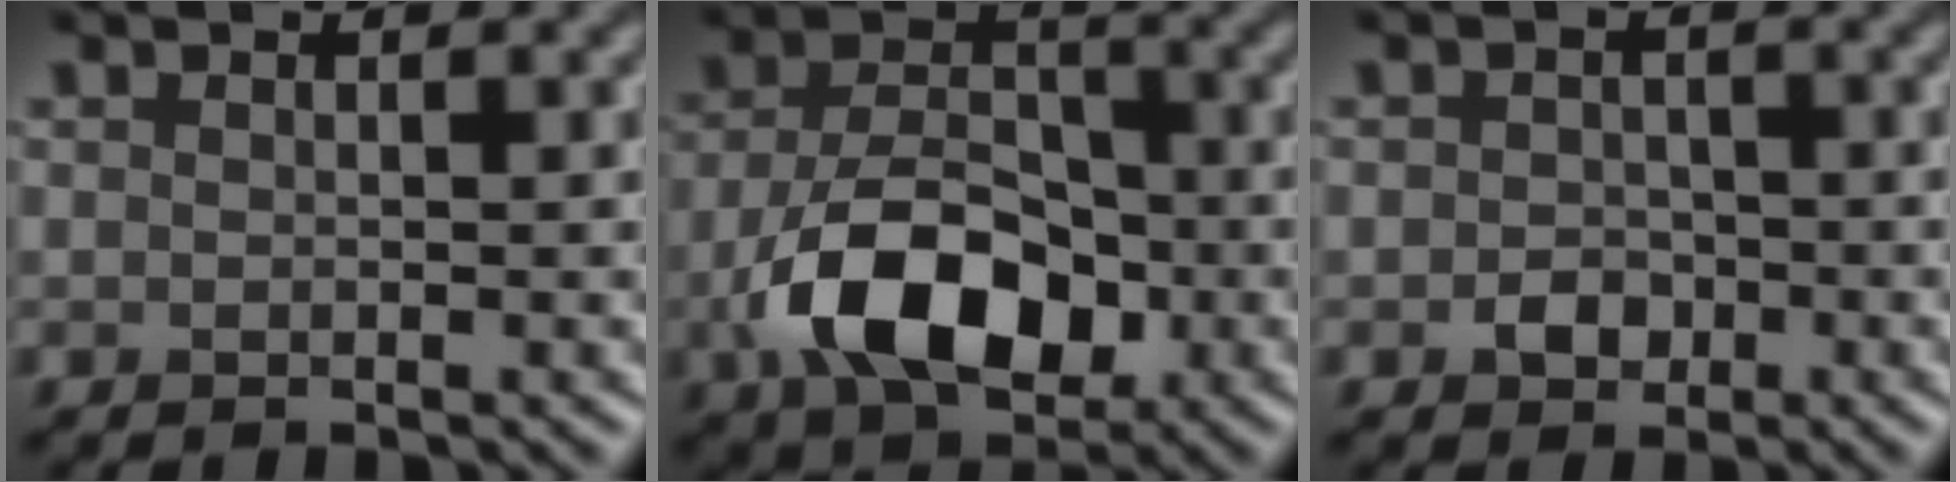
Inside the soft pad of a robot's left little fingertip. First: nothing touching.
{"total": 8.5, "force": [-2.9, 5.3, 6.0], "torque": [-0.118, -0.001, -0.054]}
{"total": 1.8, "force": [-0.7, 1.5, 0.8], "torque": [-0.008, -0.001, -0.016]}